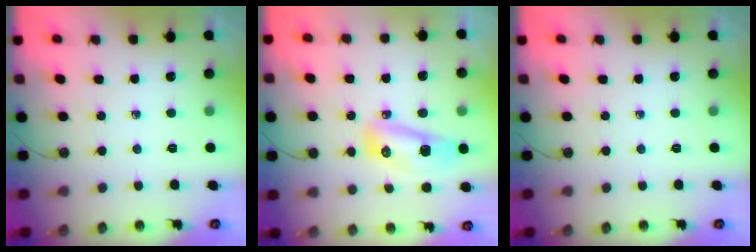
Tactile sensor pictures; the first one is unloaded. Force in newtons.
{"total": 17.7, "press": 13.1, "slide": 12.0}
{"total": 0.0}